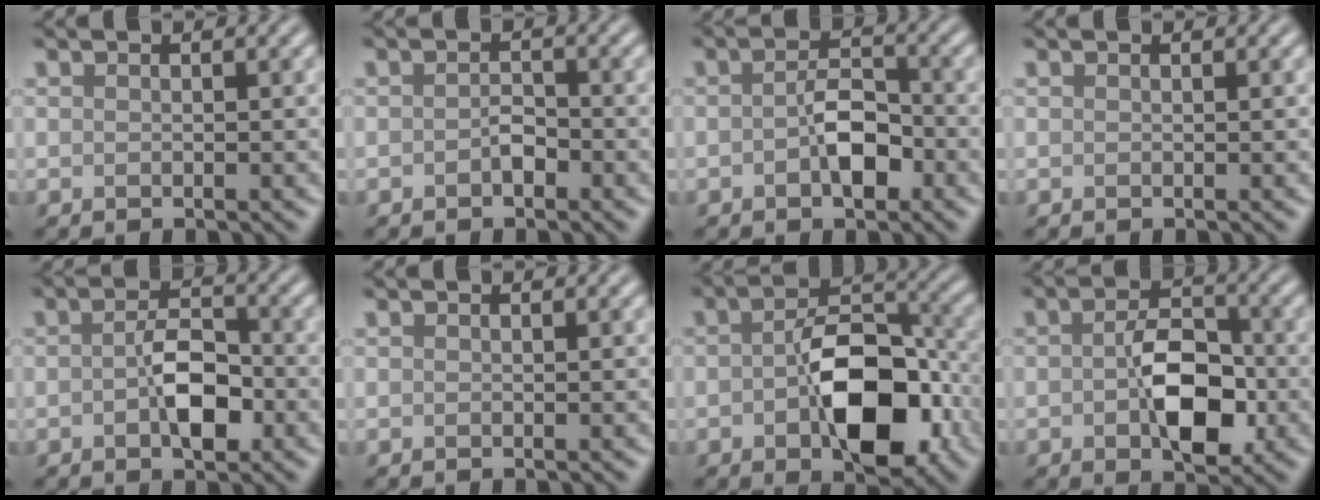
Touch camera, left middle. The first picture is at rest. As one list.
[{"total": 1.3, "force": [-0.6, 0.7, 0.9], "torque": [-0.019, 0.001, -0.011]}, {"total": 3.5, "force": [-1.0, 1.8, 2.8], "torque": [-0.049, 0.004, -0.019]}, {"total": 0.0}, {"total": 4.2, "force": [-0.9, 2.1, 3.5], "torque": [-0.060, 0.003, -0.017]}, {"total": 0.0}, {"total": 9.3, "force": [-2.1, 5.0, 7.6], "torque": [-0.118, 0.003, -0.035]}, {"total": 6.3, "force": [-1.0, 3.5, 5.1], "torque": [-0.088, -0.003, -0.017]}]